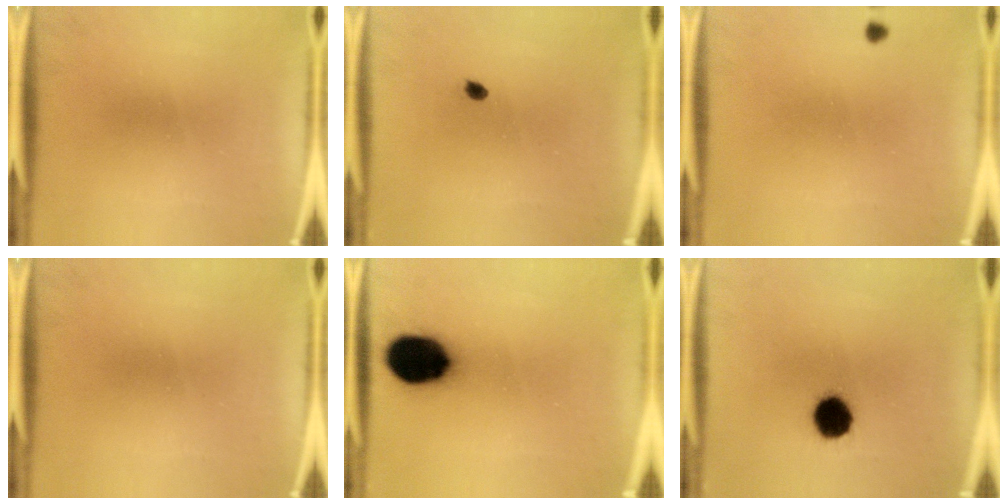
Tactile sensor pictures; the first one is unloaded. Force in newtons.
{"total": 1.1}
{"total": 0.7}
{"total": 0.0}
{"total": 16.0}
{"total": 8.7}